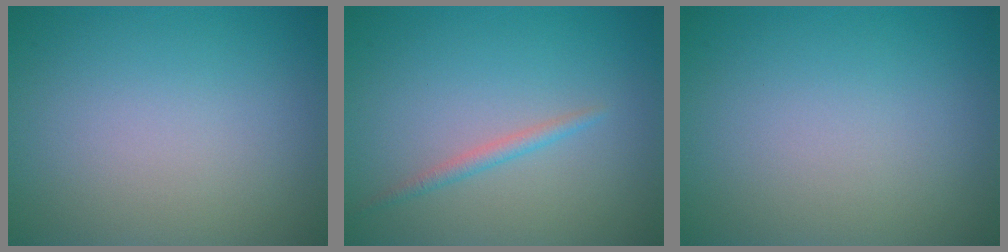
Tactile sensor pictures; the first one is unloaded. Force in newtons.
{"total": 1.2, "press": 1.2, "slide": 0.0}
{"total": 0.0}